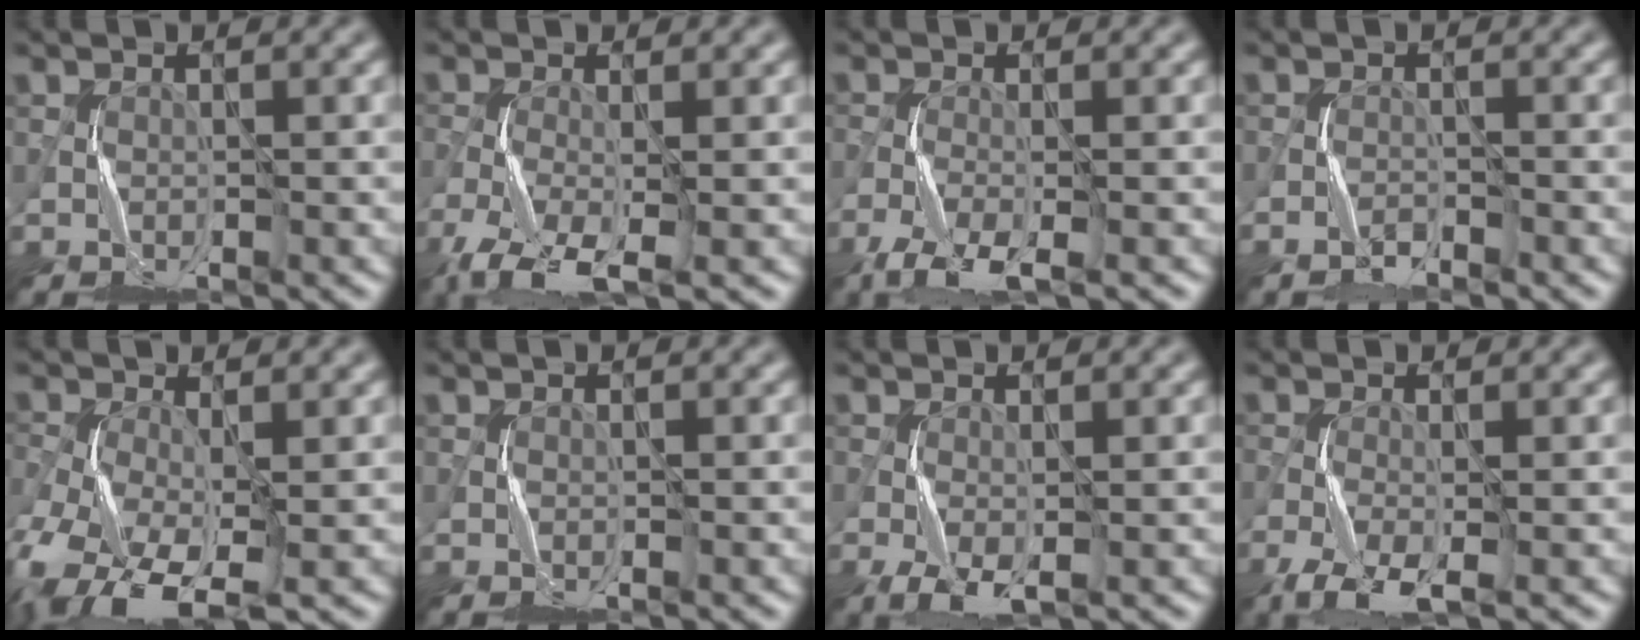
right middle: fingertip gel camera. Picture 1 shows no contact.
{"total": 5.9, "force": [-3.6, 2.0, 4.3], "torque": [-0.103, -0.017, -0.074]}
{"total": 4.4, "force": [-3.1, 1.1, 2.9], "torque": [-0.067, -0.014, -0.064]}
{"total": 1.5, "force": [-1.3, 0.4, 0.4], "torque": [-0.009, 0.003, -0.028]}
{"total": 9.3, "force": [-4.2, 4.5, 6.9], "torque": [-0.155, -0.024, -0.082]}
{"total": 0.0}
{"total": 2.8, "force": [-1.1, 1.1, 2.3], "torque": [-0.058, -0.006, -0.019]}
{"total": 4.5, "force": [-2.7, 1.5, 3.3], "torque": [-0.077, -0.011, -0.054]}